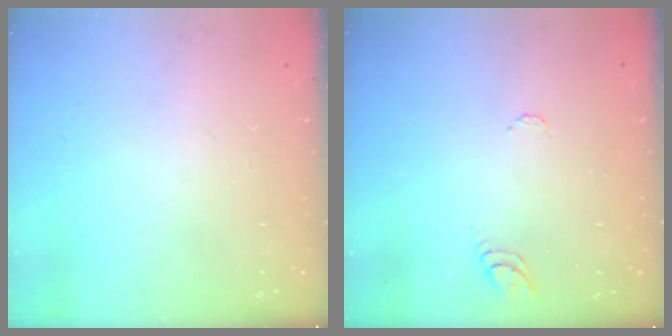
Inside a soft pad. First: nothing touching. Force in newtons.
{"total": 5.3, "press": 5.2, "slide": 0.5}